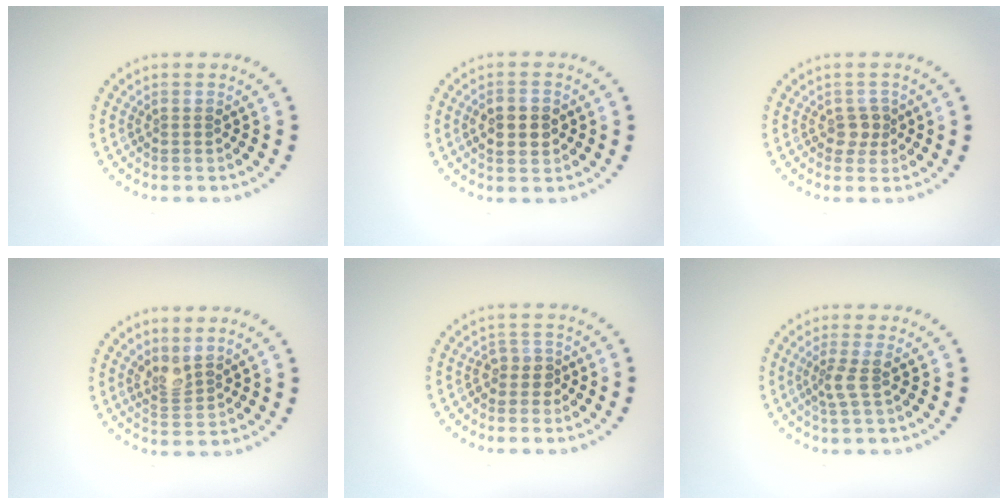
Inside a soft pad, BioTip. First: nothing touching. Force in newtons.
{"total": 3.7, "press": 3.7, "slide": 0.1}
{"total": 1.6, "press": 1.4, "slide": 0.8}
{"total": 2.0, "press": 1.6, "slide": 1.3}
{"total": 1.7, "press": 1.4, "slide": 1.1}
{"total": 1.9, "press": 1.4, "slide": 1.3}